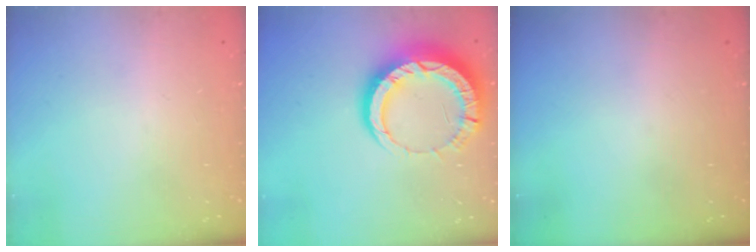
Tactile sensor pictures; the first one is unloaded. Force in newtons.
{"total": 13.4, "press": 13.3, "slide": 1.4}
{"total": 0.0}